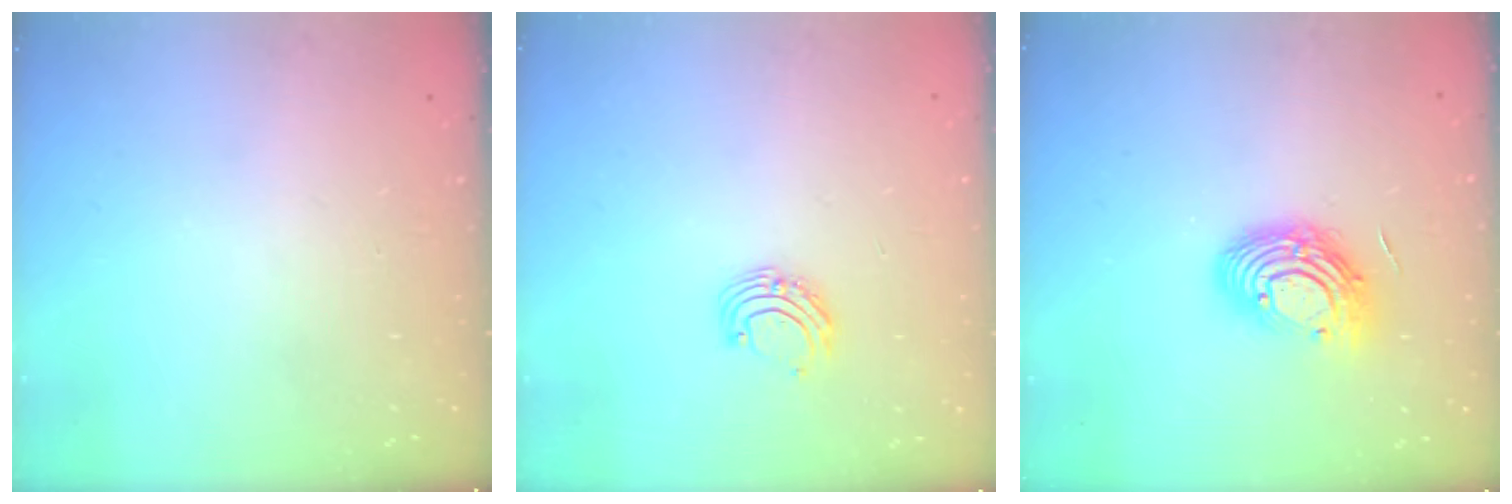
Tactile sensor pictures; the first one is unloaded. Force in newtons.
{"total": 7.3, "press": 7.3, "slide": 0.9}
{"total": 12.0, "press": 12.0, "slide": 1.1}